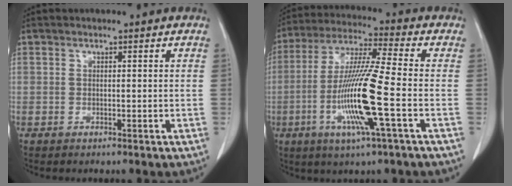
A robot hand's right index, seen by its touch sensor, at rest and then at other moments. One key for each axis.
{"total": 14.3, "fx": -3.8, "fy": -0.3, "fz": 13.8, "tx": -0.284, "ty": -0.014, "tz": -0.079}